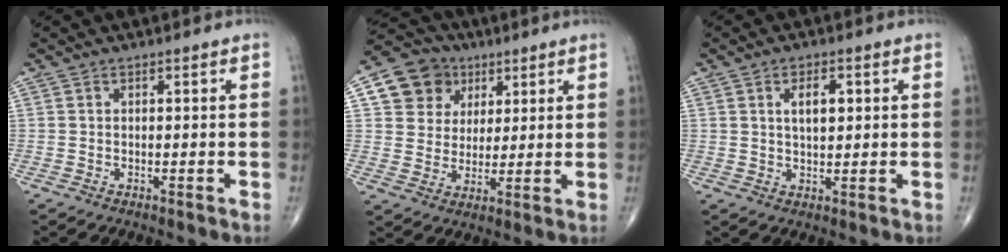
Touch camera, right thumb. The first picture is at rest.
{"total": 11.1, "force": [4.6, 9.5, 3.4], "torque": [-0.025, -0.004, 0.078]}
{"total": 4.7, "force": [1.3, 2.3, 3.8], "torque": [-0.056, -0.004, 0.023]}